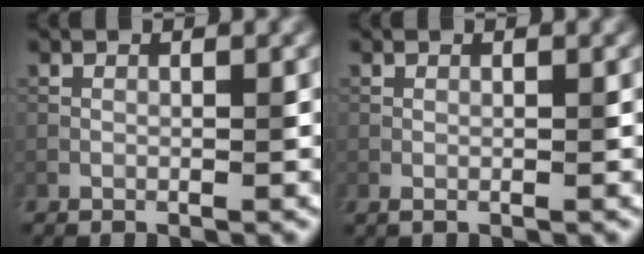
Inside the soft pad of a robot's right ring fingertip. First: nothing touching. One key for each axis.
{"total": 0.6, "fx": 0.2, "fy": 0.2, "fz": 0.5, "tx": -0.008, "ty": 0.002, "tz": 0.004}